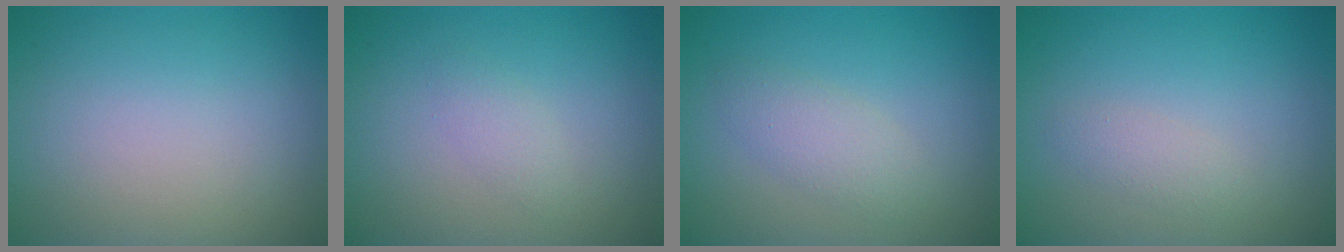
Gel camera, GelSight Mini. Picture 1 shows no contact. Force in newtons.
{"total": 1.2, "press": 1.2, "slide": 0.1}
{"total": 2.3, "press": 2.3, "slide": 0.1}
{"total": 1.4, "press": 1.4, "slide": 0.1}